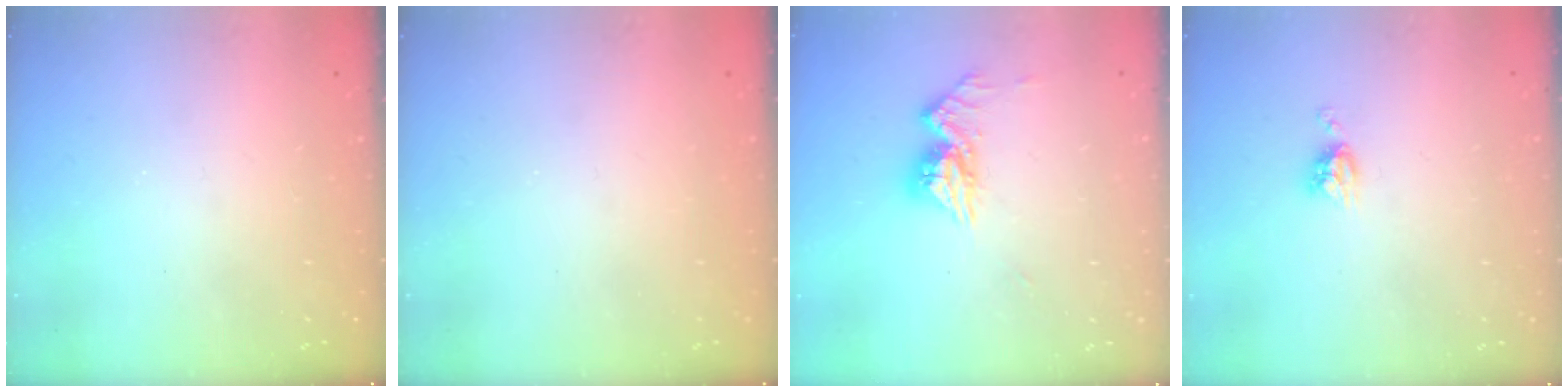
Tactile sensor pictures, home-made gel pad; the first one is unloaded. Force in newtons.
{"total": 0.0}
{"total": 10.5, "press": 10.5, "slide": 1.0}
{"total": 4.9, "press": 4.9, "slide": 0.1}